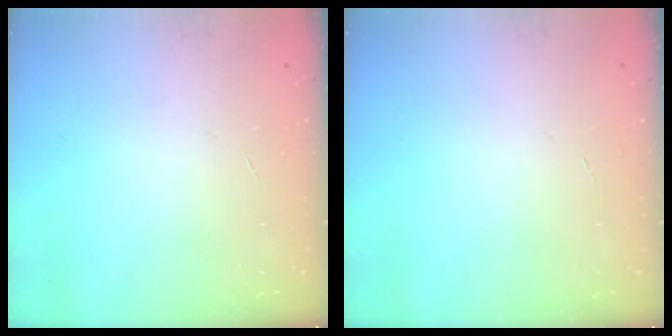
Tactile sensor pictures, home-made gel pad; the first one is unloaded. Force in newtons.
{"total": 0.0}